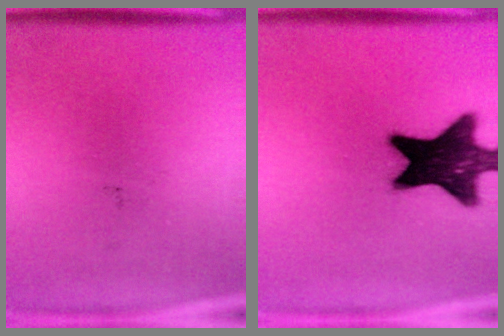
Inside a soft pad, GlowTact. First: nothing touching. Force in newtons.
{"total": 17.8}